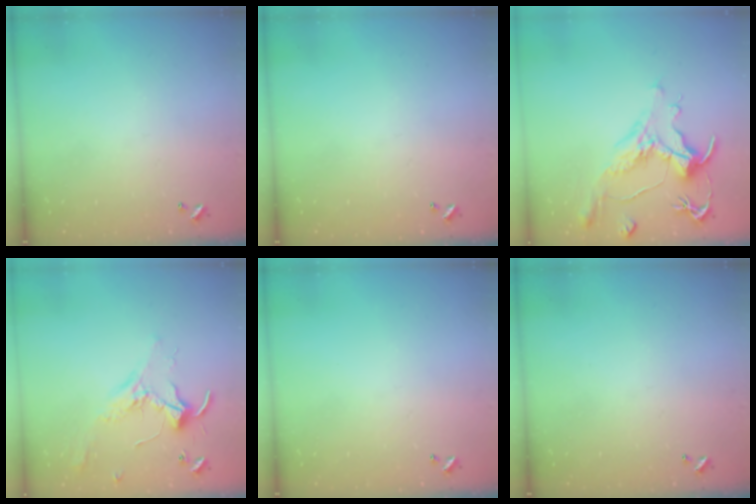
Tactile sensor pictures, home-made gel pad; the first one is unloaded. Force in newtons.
{"total": 0.0}
{"total": 1.1, "press": 0.0, "slide": 1.1}
{"total": 2.3, "press": 2.3, "slide": 0.5}
{"total": 0.0}
{"total": 0.0}